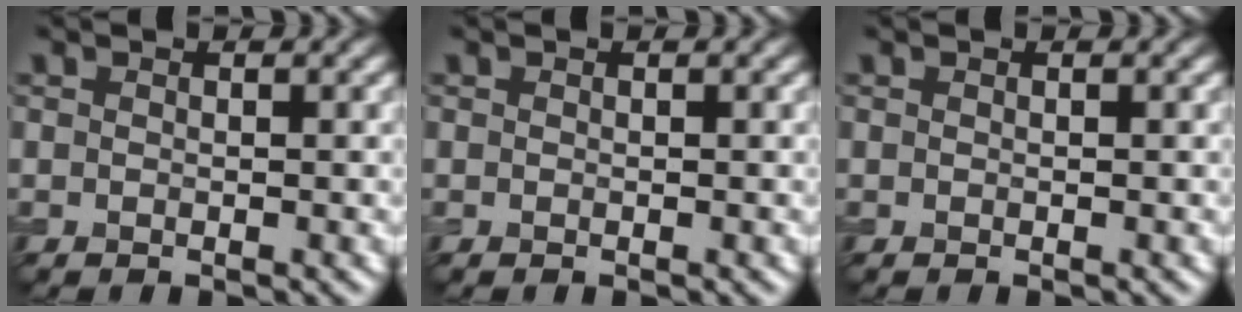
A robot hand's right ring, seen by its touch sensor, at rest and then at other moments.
{"total": 0.0}
{"total": 0.0}